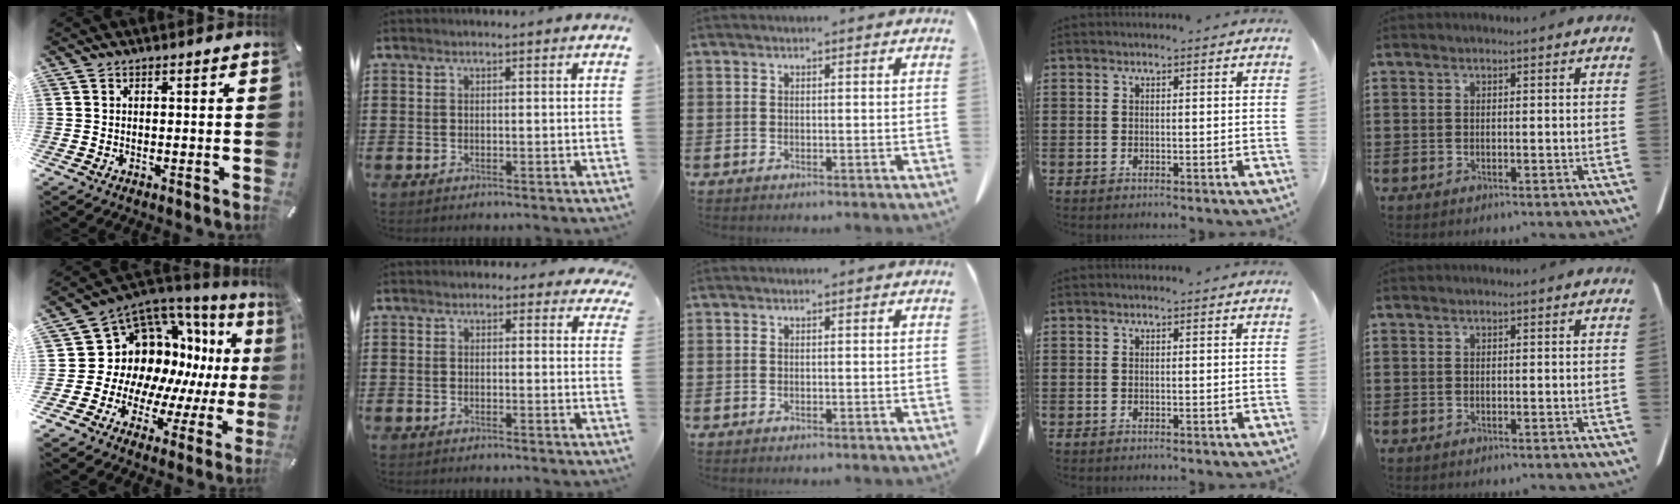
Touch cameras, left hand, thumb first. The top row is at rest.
{"thumb": {"total": 15.3, "force": [5.5, 12.8, 6.4], "torque": [-0.085, -0.086, 0.126]}, "index": {"total": 1.6, "force": [1.1, 1.0, 0.5], "torque": [-0.008, 0.005, 0.017]}}